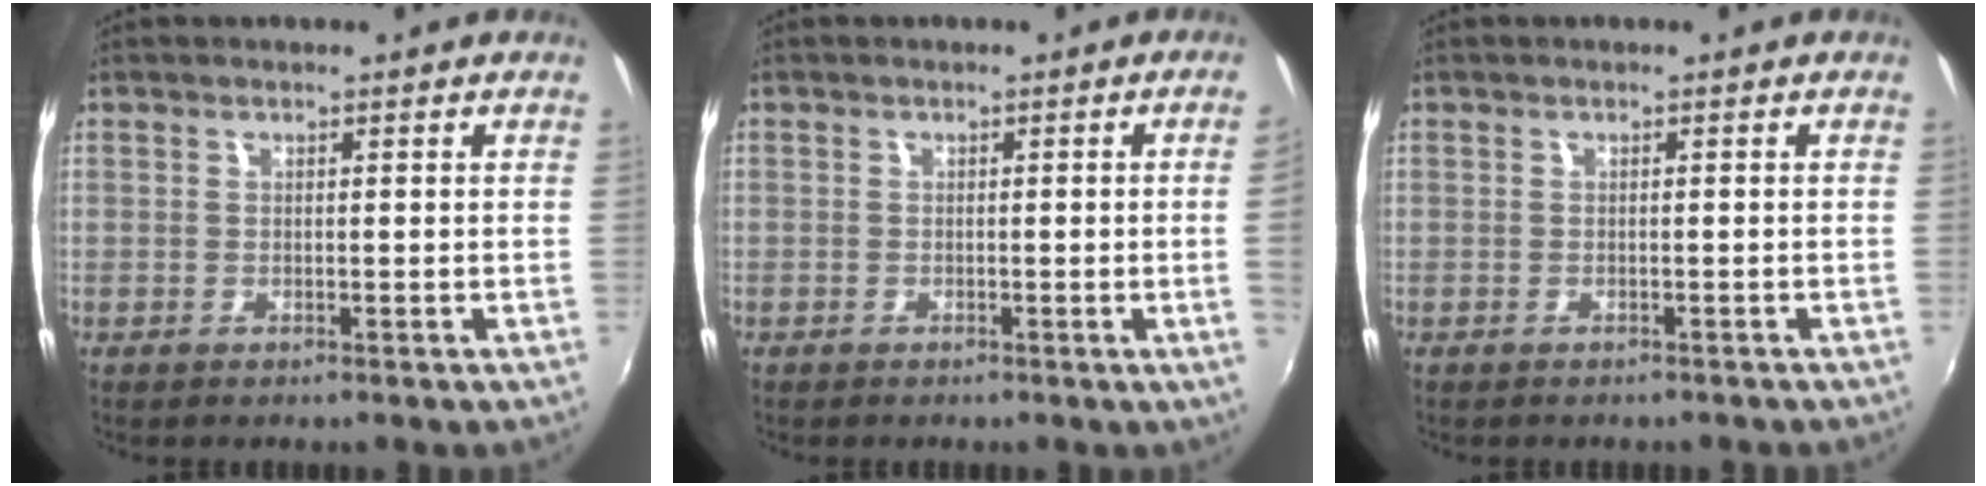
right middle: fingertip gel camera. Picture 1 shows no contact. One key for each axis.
{"total": 2.2, "fx": -0.2, "fy": -1.3, "fz": 1.8, "tx": -0.025, "ty": -0.011, "tz": 0.002}
{"total": 1.3, "fx": -1.2, "fy": 0.5, "fz": 0.3, "tx": -0.011, "ty": -0.004, "tz": -0.014}